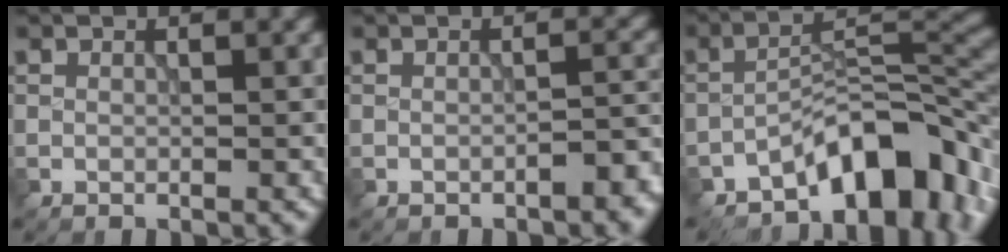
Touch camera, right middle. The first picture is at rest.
{"total": 2.5, "force": [-1.4, 0.8, 1.9], "torque": [-0.025, 0.003, -0.022]}
{"total": 9.3, "force": [-5.7, 3.7, 6.3], "torque": [-0.074, 0.014, -0.104]}